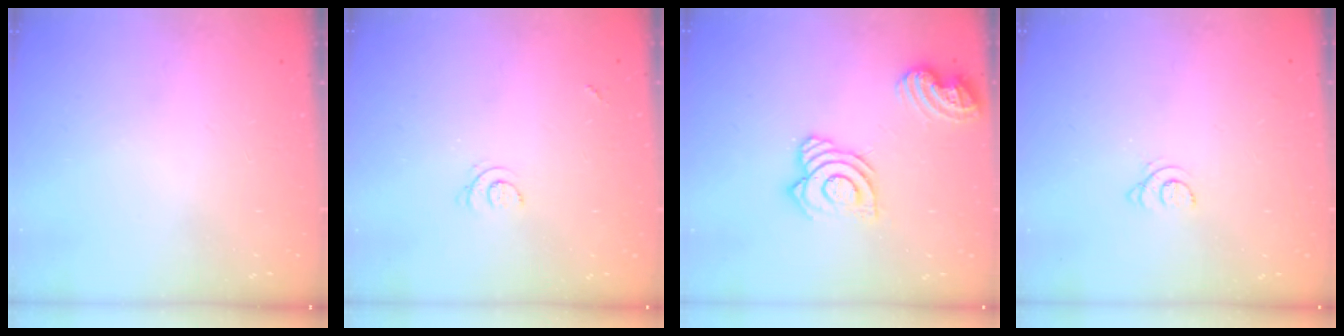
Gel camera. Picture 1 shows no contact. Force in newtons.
{"total": 3.4, "press": 3.3, "slide": 0.9}
{"total": 15.5, "press": 15.4, "slide": 1.8}
{"total": 3.8, "press": 3.8, "slide": 0.4}